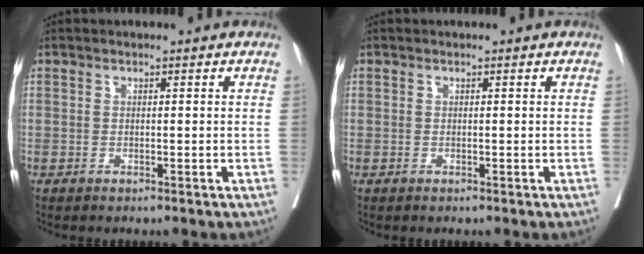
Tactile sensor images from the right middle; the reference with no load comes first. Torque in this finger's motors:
{"motor_torque": [0.31, -0.15, -0.02, 0.00]}